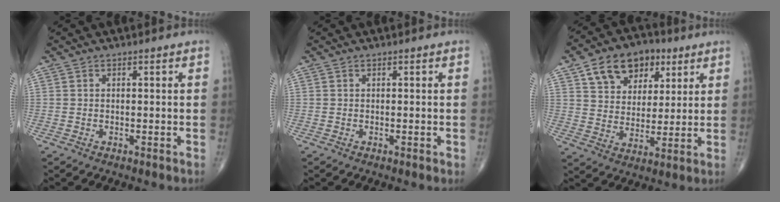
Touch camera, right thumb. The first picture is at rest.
{"total": 0.5, "force": [-0.1, 0.2, 0.5], "torque": [-0.007, -0.002, 0.000]}
{"total": 13.3, "force": [6.5, 9.2, 7.1], "torque": [-0.080, -0.014, 0.112]}